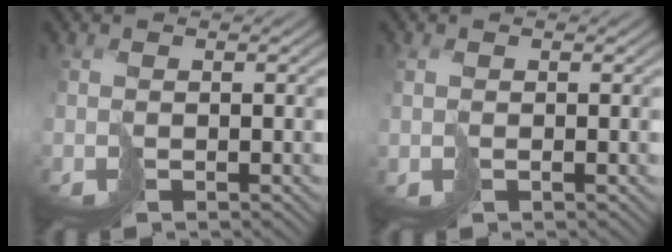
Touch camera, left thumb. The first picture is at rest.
{"total": 0.0}